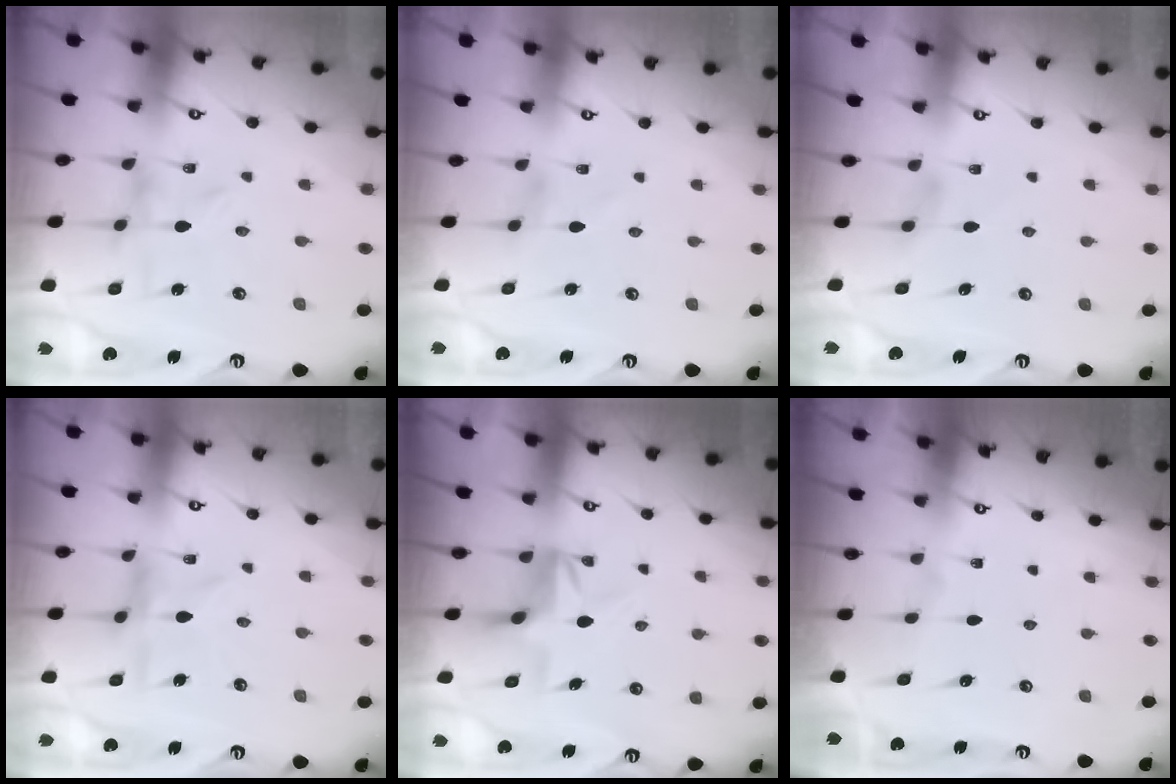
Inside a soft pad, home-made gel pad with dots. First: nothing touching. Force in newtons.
{"total": 1.2, "press": 1.2, "slide": 0.1}
{"total": 2.7, "press": 2.7, "slide": 0.3}
{"total": 6.2, "press": 6.2, "slide": 0.5}
{"total": 3.9, "press": 3.9, "slide": 0.4}
{"total": 0.0}